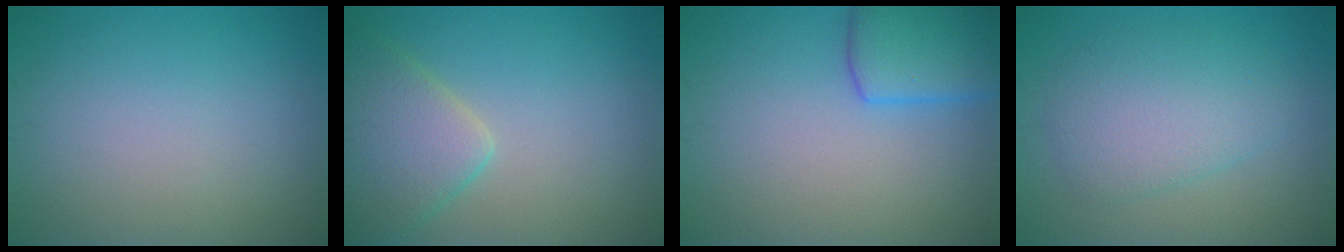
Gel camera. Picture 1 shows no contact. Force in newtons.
{"total": 5.0, "press": 5.0, "slide": 0.5}
{"total": 4.9, "press": 4.8, "slide": 0.3}
{"total": 4.6, "press": 4.6, "slide": 0.0}